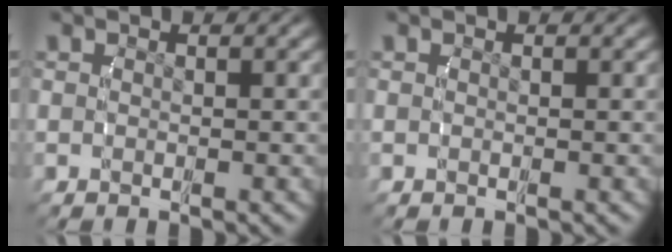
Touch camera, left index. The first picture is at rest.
{"total": 0.0}